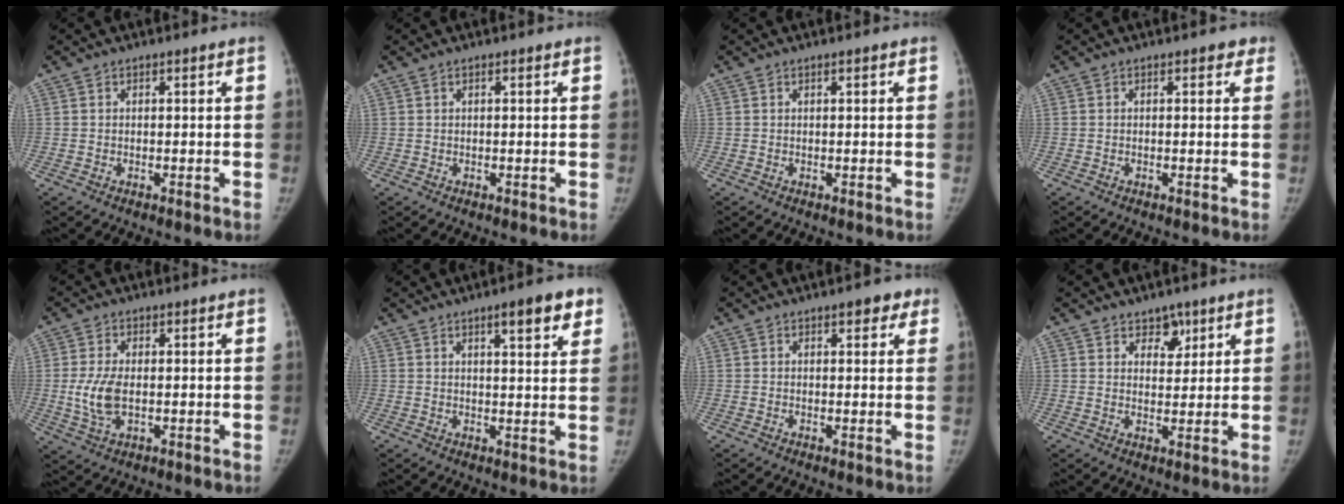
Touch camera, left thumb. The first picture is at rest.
{"total": 0.6, "force": [0.4, 0.1, 0.5], "torque": [-0.009, 0.003, 0.005]}
{"total": 0.7, "force": [0.4, 0.1, 0.5], "torque": [-0.008, 0.000, 0.005]}
{"total": 1.6, "force": [0.9, 1.0, 0.8], "torque": [0.009, 0.000, 0.004]}
{"total": 6.6, "force": [-0.3, 3.6, 5.5], "torque": [-0.122, -0.005, -0.001]}
{"total": 7.7, "force": [4.4, 2.0, 6.0], "torque": [-0.064, -0.017, 0.056]}
{"total": 3.5, "force": [2.0, 1.8, 2.3], "torque": [-0.008, -0.003, 0.019]}
{"total": 4.4, "force": [2.9, 2.7, 1.9], "torque": [0.000, -0.019, 0.046]}